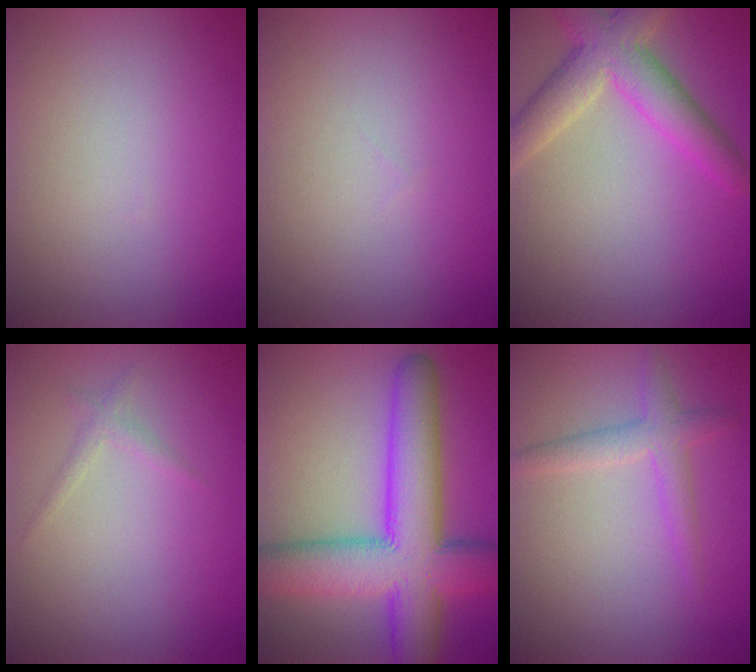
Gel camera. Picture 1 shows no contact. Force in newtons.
{"total": 0.0}
{"total": 5.5, "press": 5.4, "slide": 0.4}
{"total": 1.0, "press": 1.0, "slide": 0.0}
{"total": 11.5, "press": 11.5, "slide": 0.4}
{"total": 1.8, "press": 1.8, "slide": 0.1}